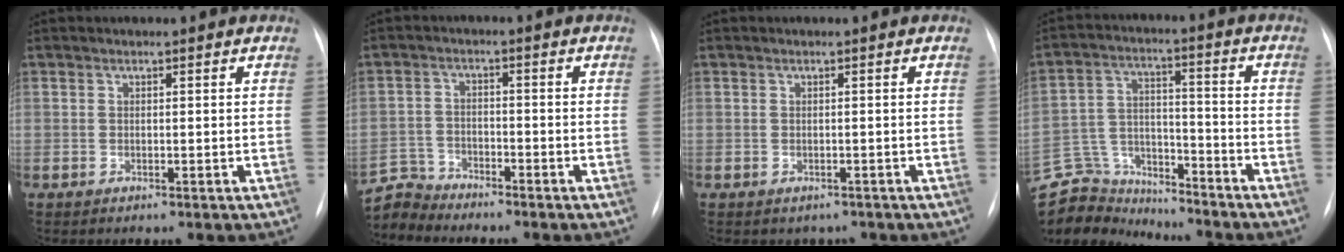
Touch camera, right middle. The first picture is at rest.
{"total": 5.2, "force": [-5.0, 0.5, -1.2], "torque": [0.023, 0.000, -0.099]}
{"total": 0.8, "force": [-0.5, 0.6, 0.1], "torque": [-0.004, 0.002, -0.004]}
{"total": 12.6, "force": [-12.2, 3.0, 0.0], "torque": [-0.005, 0.049, -0.214]}